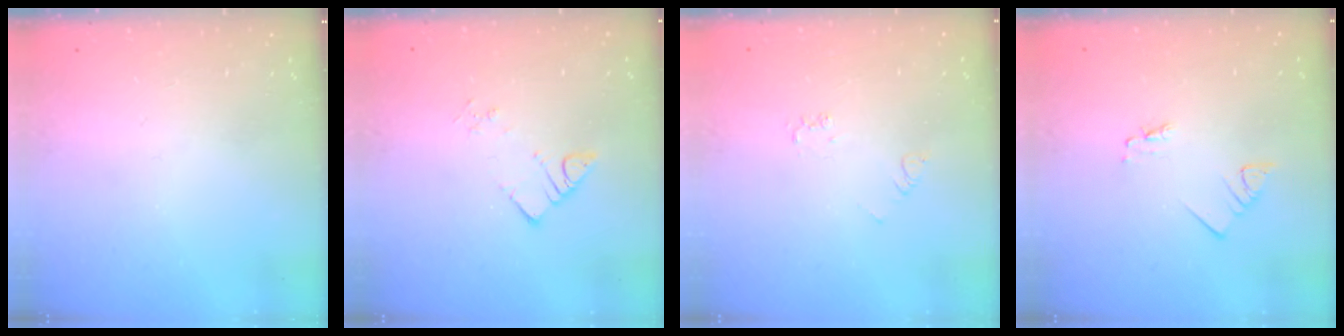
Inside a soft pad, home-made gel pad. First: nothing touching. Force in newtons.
{"total": 2.8, "press": 2.8, "slide": 0.1}
{"total": 2.3, "press": 2.3, "slide": 0.4}
{"total": 2.5, "press": 2.5, "slide": 0.2}